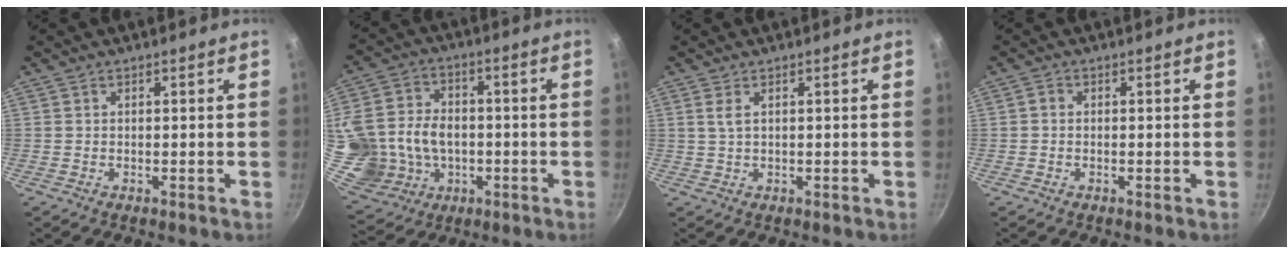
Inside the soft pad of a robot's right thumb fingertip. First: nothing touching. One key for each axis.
{"total": 19.3, "fx": -2.0, "fy": 15.4, "fz": 11.5, "tx": -0.234, "ty": 0.020, "tz": -0.020}
{"total": 2.0, "fx": 0.8, "fy": 0.9, "fz": 1.6, "tx": -0.032, "ty": -0.004, "tz": 0.018}
{"total": 1.0, "fx": -0.2, "fy": 0.9, "fz": 0.5, "tx": -0.008, "ty": 0.005, "tz": -0.005}